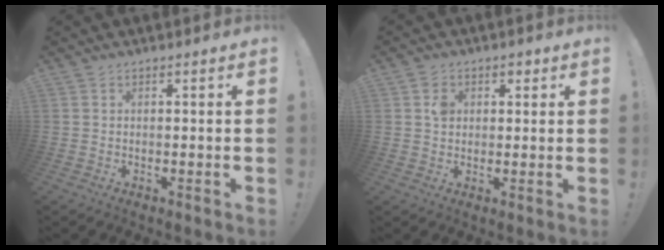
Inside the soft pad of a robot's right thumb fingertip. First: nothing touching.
{"total": 4.1, "force": [1.4, 3.6, 1.4], "torque": [-0.004, -0.002, 0.018]}